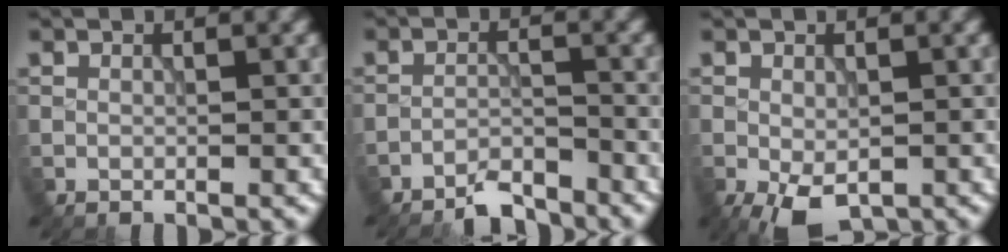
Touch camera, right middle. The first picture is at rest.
{"total": 3.6, "force": [-3.4, 0.5, 1.1], "torque": [-0.013, -0.001, -0.066]}
{"total": 4.0, "force": [-1.9, 1.9, 3.0], "torque": [-0.056, -0.013, -0.029]}